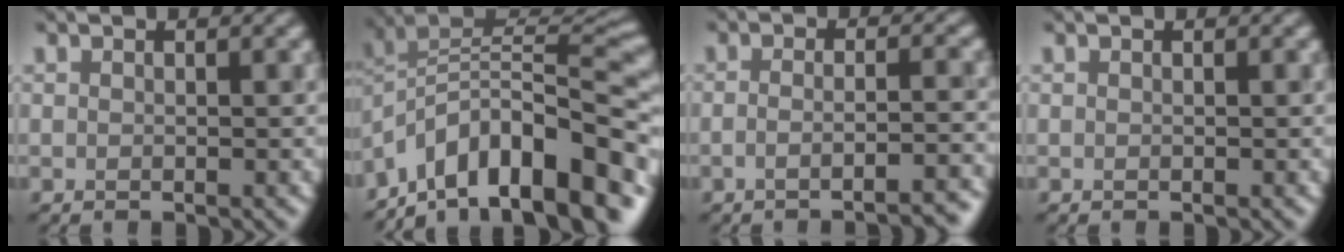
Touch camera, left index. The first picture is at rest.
{"total": 13.6, "force": [-8.4, 5.7, 9.0], "torque": [-0.159, 0.028, -0.131]}
{"total": 5.3, "force": [-3.5, 1.3, 3.8], "torque": [-0.030, 0.008, -0.026]}
{"total": 0.0}